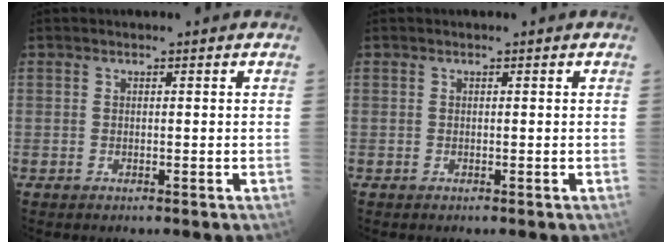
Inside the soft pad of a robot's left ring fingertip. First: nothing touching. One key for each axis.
{"total": 0.0}